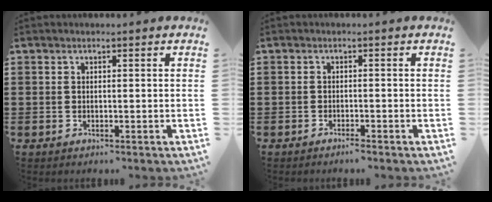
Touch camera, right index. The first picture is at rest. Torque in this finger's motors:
{"motor_torque": [0.14, -0.11, -0.01, 0.00]}